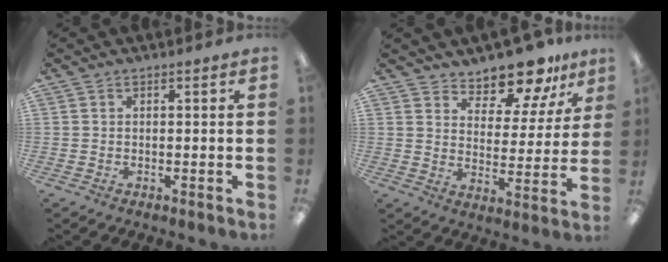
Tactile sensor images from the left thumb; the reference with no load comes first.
{"total": 11.9, "force": [10.9, 3.7, 2.9], "torque": [-0.047, -0.090, 0.200]}